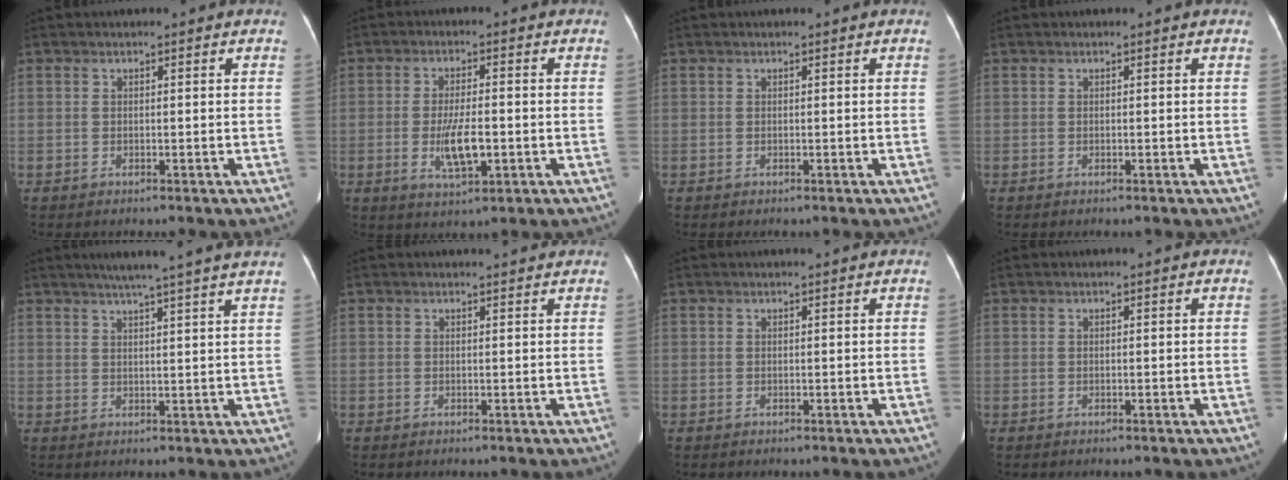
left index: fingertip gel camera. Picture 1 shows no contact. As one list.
[{"total": 6.0, "force": [-1.6, 1.6, 5.6], "torque": [-0.109, -0.010, -0.025]}, {"total": 0.0}, {"total": 0.0}, {"total": 11.1, "force": [9.1, -1.3, 6.2], "torque": [-0.089, 0.013, 0.104]}, {"total": 2.1, "force": [2.0, 0.4, 0.2], "torque": [-0.009, 0.015, 0.022]}, {"total": 1.3, "force": [1.2, 0.2, 0.4], "torque": [-0.010, 0.022, 0.016]}, {"total": 0.0}]